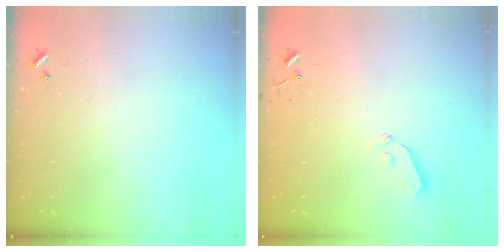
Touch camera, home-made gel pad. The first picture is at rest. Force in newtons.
{"total": 3.8, "press": 3.8, "slide": 0.3}